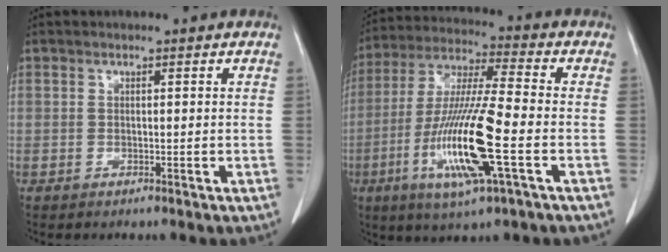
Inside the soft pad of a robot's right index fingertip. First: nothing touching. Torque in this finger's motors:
{"motor_torque": [2.14, 0.00, 0.53, 0.21]}